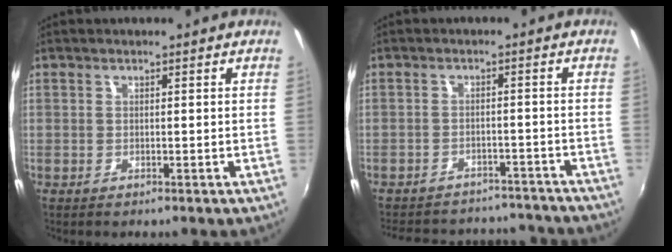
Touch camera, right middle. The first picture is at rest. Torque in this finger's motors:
{"motor_torque": [0.92, -1.22, 0.30, 0.10]}